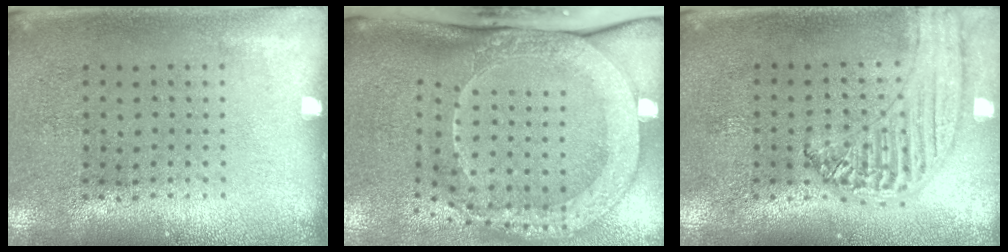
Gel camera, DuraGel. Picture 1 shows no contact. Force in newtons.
{"total": 3.3, "press": 2.3, "slide": 2.3}
{"total": 1.2, "press": 1.2, "slide": 0.1}